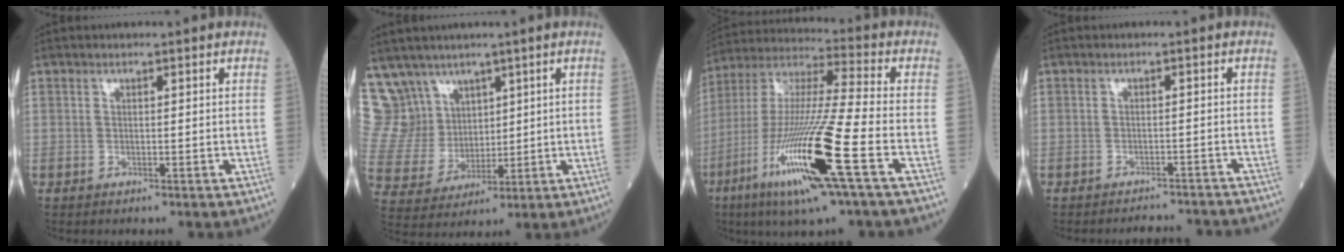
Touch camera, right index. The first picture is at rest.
{"total": 10.4, "force": [7.6, 7.1, 0.5], "torque": [-0.029, 0.034, 0.170]}
{"total": 20.1, "force": [-8.2, 0.4, 18.4], "torque": [-0.390, -0.036, -0.156]}
{"total": 6.9, "force": [-6.8, 0.9, 0.7], "torque": [-0.001, 0.004, -0.075]}